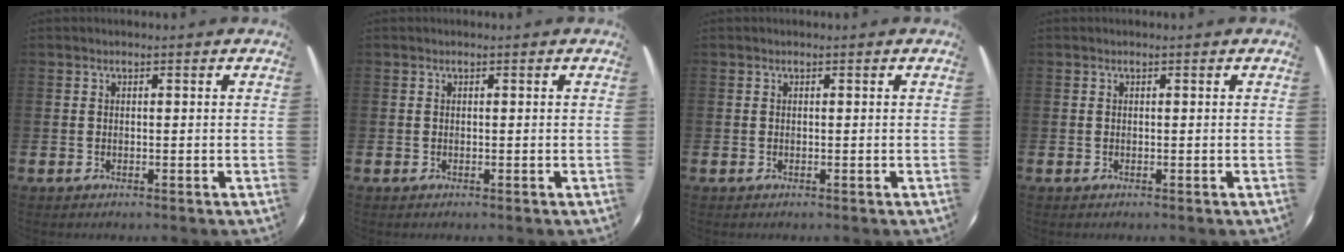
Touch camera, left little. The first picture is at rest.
{"total": 0.0}
{"total": 0.0}
{"total": 0.0}